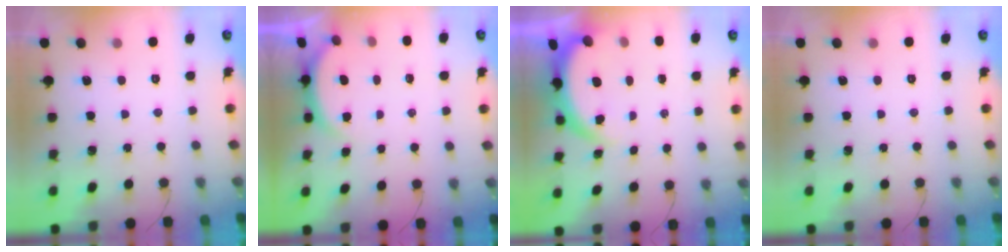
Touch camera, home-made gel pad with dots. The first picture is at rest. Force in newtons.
{"total": 2.6, "press": 2.5, "slide": 0.6}
{"total": 3.9, "press": 3.9, "slide": 0.1}
{"total": 0.0}